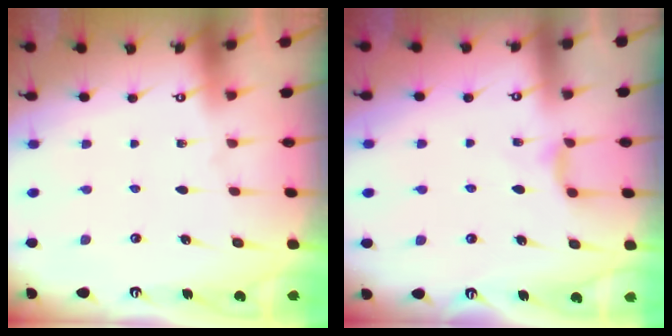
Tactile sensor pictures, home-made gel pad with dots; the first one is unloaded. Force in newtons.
{"total": 4.7, "press": 4.6, "slide": 0.7}